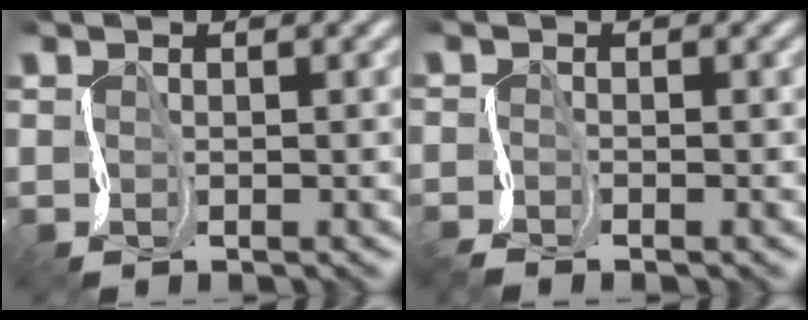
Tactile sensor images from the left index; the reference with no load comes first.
{"total": 1.6, "force": [-1.6, -0.1, 0.3], "torque": [-0.012, -0.004, -0.041]}